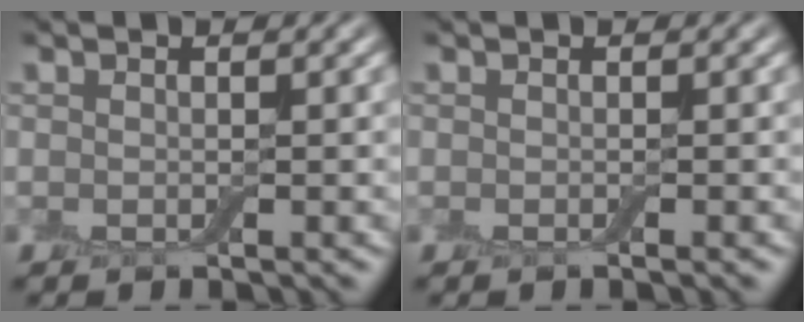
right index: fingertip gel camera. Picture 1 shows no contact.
{"total": 0.5, "force": [-0.2, 0.1, 0.5], "torque": [-0.004, 0.000, -0.005]}